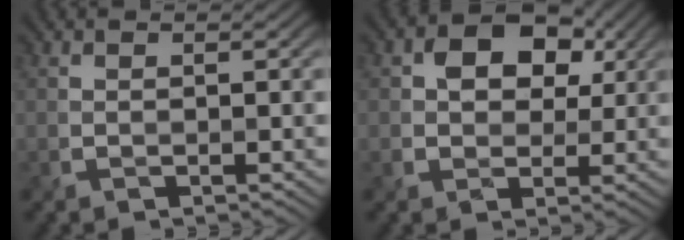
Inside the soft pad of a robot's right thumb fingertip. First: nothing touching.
{"total": 6.7, "force": [2.0, 5.0, 3.9], "torque": [-0.070, 0.005, 0.017]}